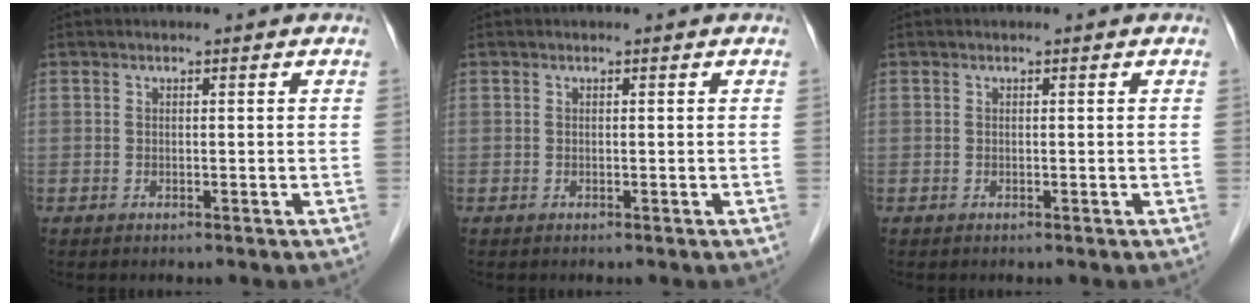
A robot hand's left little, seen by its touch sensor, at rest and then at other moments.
{"total": 0.0}
{"total": 0.0}